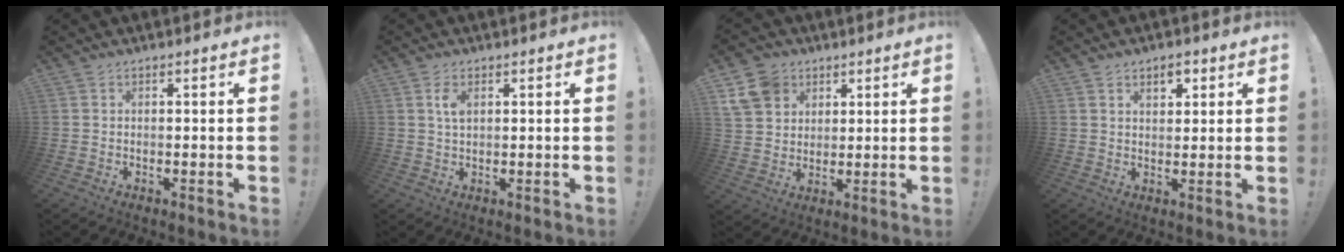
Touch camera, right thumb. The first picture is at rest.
{"total": 3.5, "force": [1.3, 1.7, 2.7], "torque": [-0.051, 0.000, 0.022]}
{"total": 11.2, "force": [5.7, 8.8, 3.9], "torque": [-0.078, -0.026, 0.117]}
{"total": 4.5, "force": [2.3, 2.8, 2.6], "torque": [-0.036, -0.002, 0.039]}